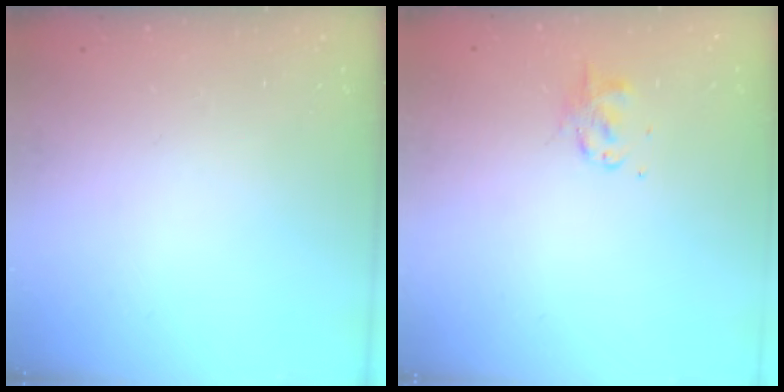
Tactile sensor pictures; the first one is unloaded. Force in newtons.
{"total": 2.8, "press": 2.7, "slide": 0.6}